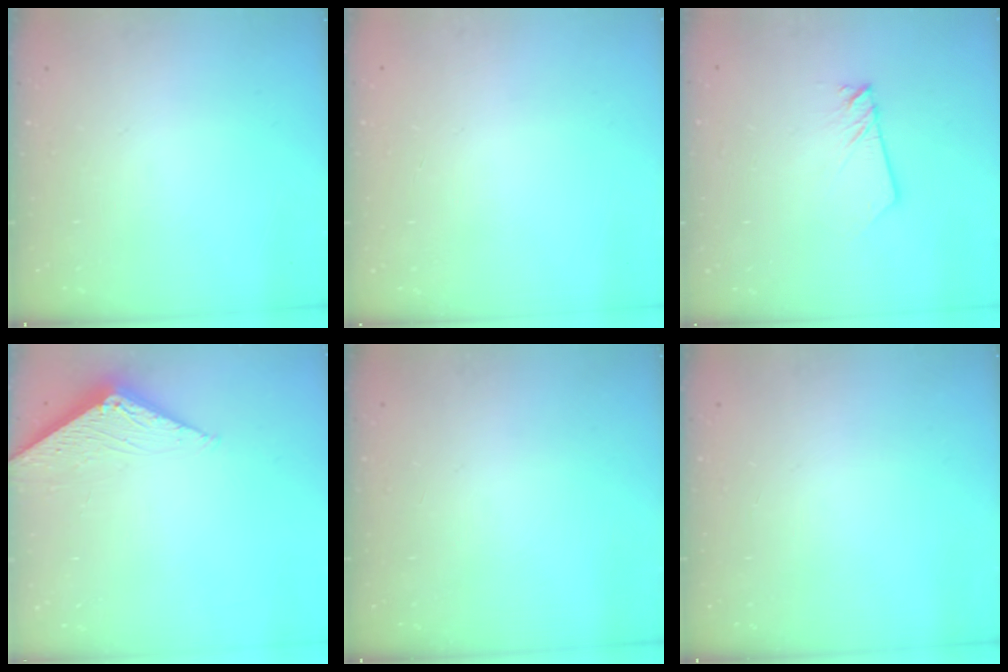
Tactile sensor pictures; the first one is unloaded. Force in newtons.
{"total": 0.0}
{"total": 1.9, "press": 1.9, "slide": 0.2}
{"total": 4.0, "press": 4.0, "slide": 0.5}
{"total": 0.0}
{"total": 0.0}